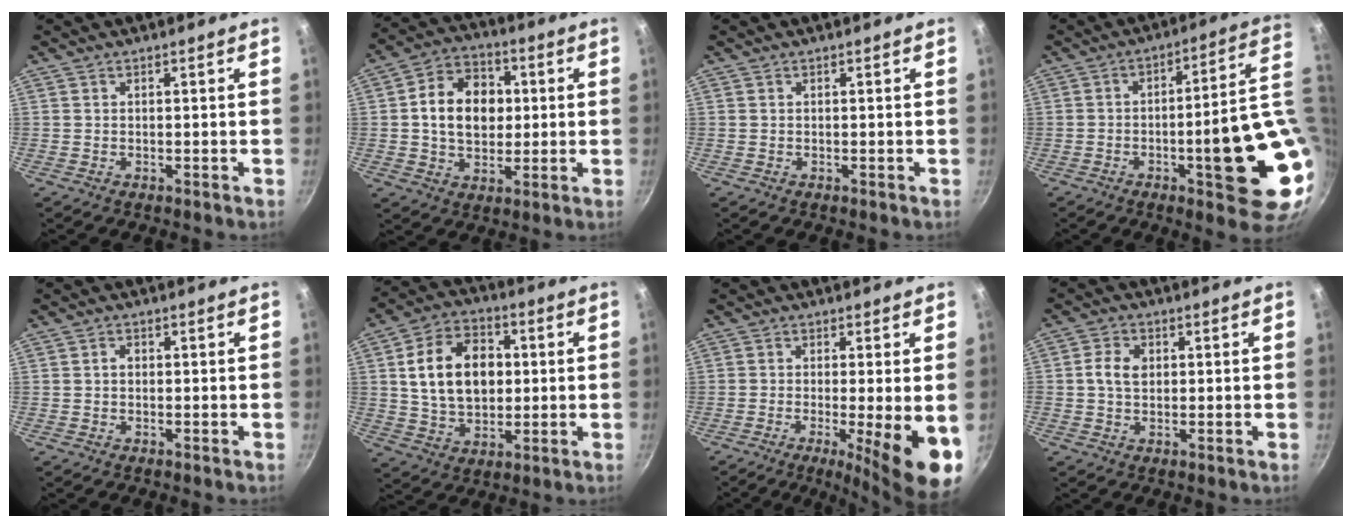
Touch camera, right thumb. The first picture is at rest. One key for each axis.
{"total": 13.3, "fx": 1.3, "fy": 10.0, "fz": 8.7, "tx": -0.110, "ty": 0.014, "tz": 0.014}
{"total": 0.0}
{"total": 19.9, "fx": -2.1, "fy": 4.9, "fz": 19.2, "tx": -0.233, "ty": 0.008, "tz": -0.023}
{"total": 1.5, "fx": 0.0, "fy": 1.1, "fz": 0.9, "tx": -0.013, "ty": 0.006, "tz": 0.000}
{"total": 15.9, "fx": 2.1, "fy": 11.2, "fz": 11.1, "tx": -0.162, "ty": 0.008, "tz": 0.034}
{"total": 12.1, "fx": -3.1, "fy": 1.8, "fz": 11.5, "tx": -0.164, "ty": -0.011, "tz": -0.043}
{"total": 4.9, "fx": 0.6, "fy": 3.4, "fz": 3.5, "tx": -0.060, "ty": 0.008, "tz": 0.005}